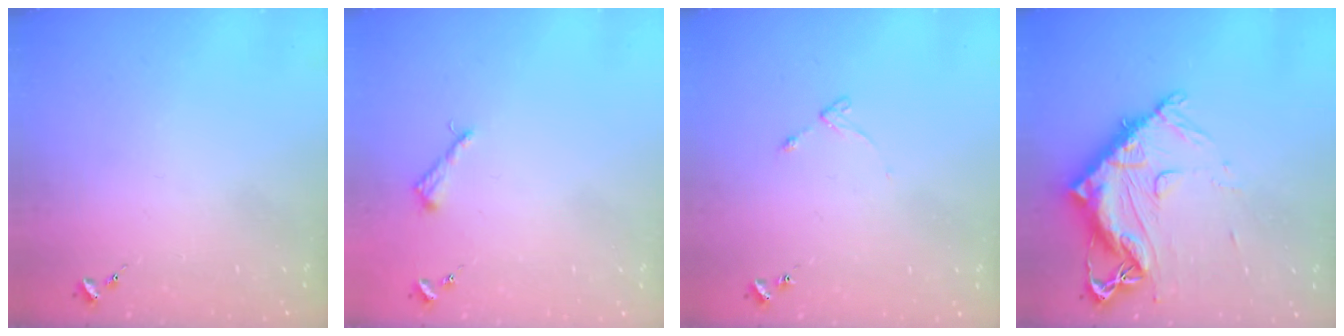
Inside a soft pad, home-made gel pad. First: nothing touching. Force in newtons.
{"total": 4.2, "press": 4.1, "slide": 0.6}
{"total": 4.3, "press": 4.2, "slide": 0.5}
{"total": 14.6, "press": 14.5, "slide": 1.5}